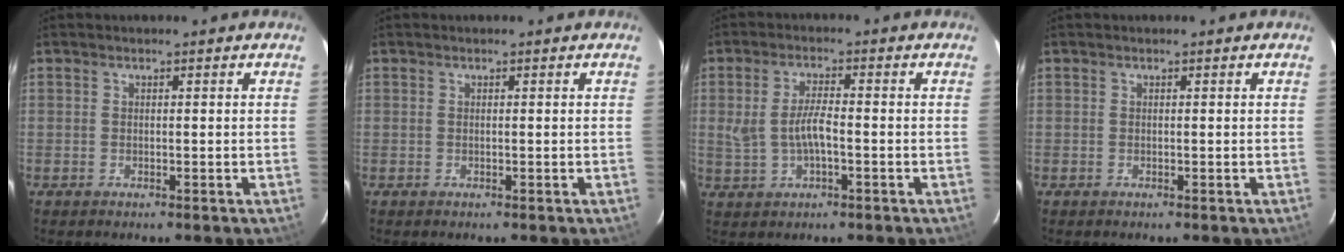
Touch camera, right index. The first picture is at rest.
{"total": 0.0}
{"total": 5.6, "force": [-0.9, 2.0, 5.2], "torque": [-0.102, 0.001, -0.010]}
{"total": 0.0}